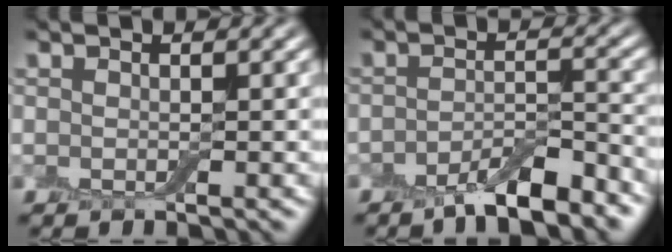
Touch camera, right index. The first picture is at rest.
{"total": 5.0, "force": [-3.8, 1.2, 3.1], "torque": [-0.050, 0.001, -0.064]}